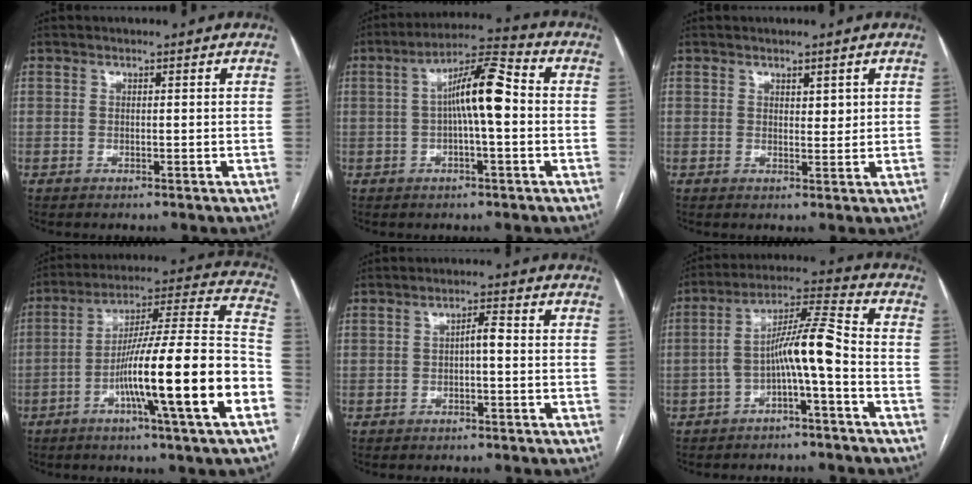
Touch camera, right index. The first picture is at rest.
{"total": 9.3, "force": [0.2, 1.5, 9.2], "torque": [-0.162, 0.029, -0.001]}
{"total": 1.8, "force": [0.9, 0.8, 1.3], "torque": [-0.016, -0.004, 0.015]}
{"total": 20.9, "force": [-7.5, -0.5, 19.4], "torque": [-0.281, -0.001, -0.127]}
{"total": 2.3, "force": [-0.3, 0.6, 2.2], "torque": [-0.035, 0.007, -0.006]}
{"total": 8.8, "force": [-2.7, 0.6, 8.4], "torque": [-0.151, 0.036, -0.047]}